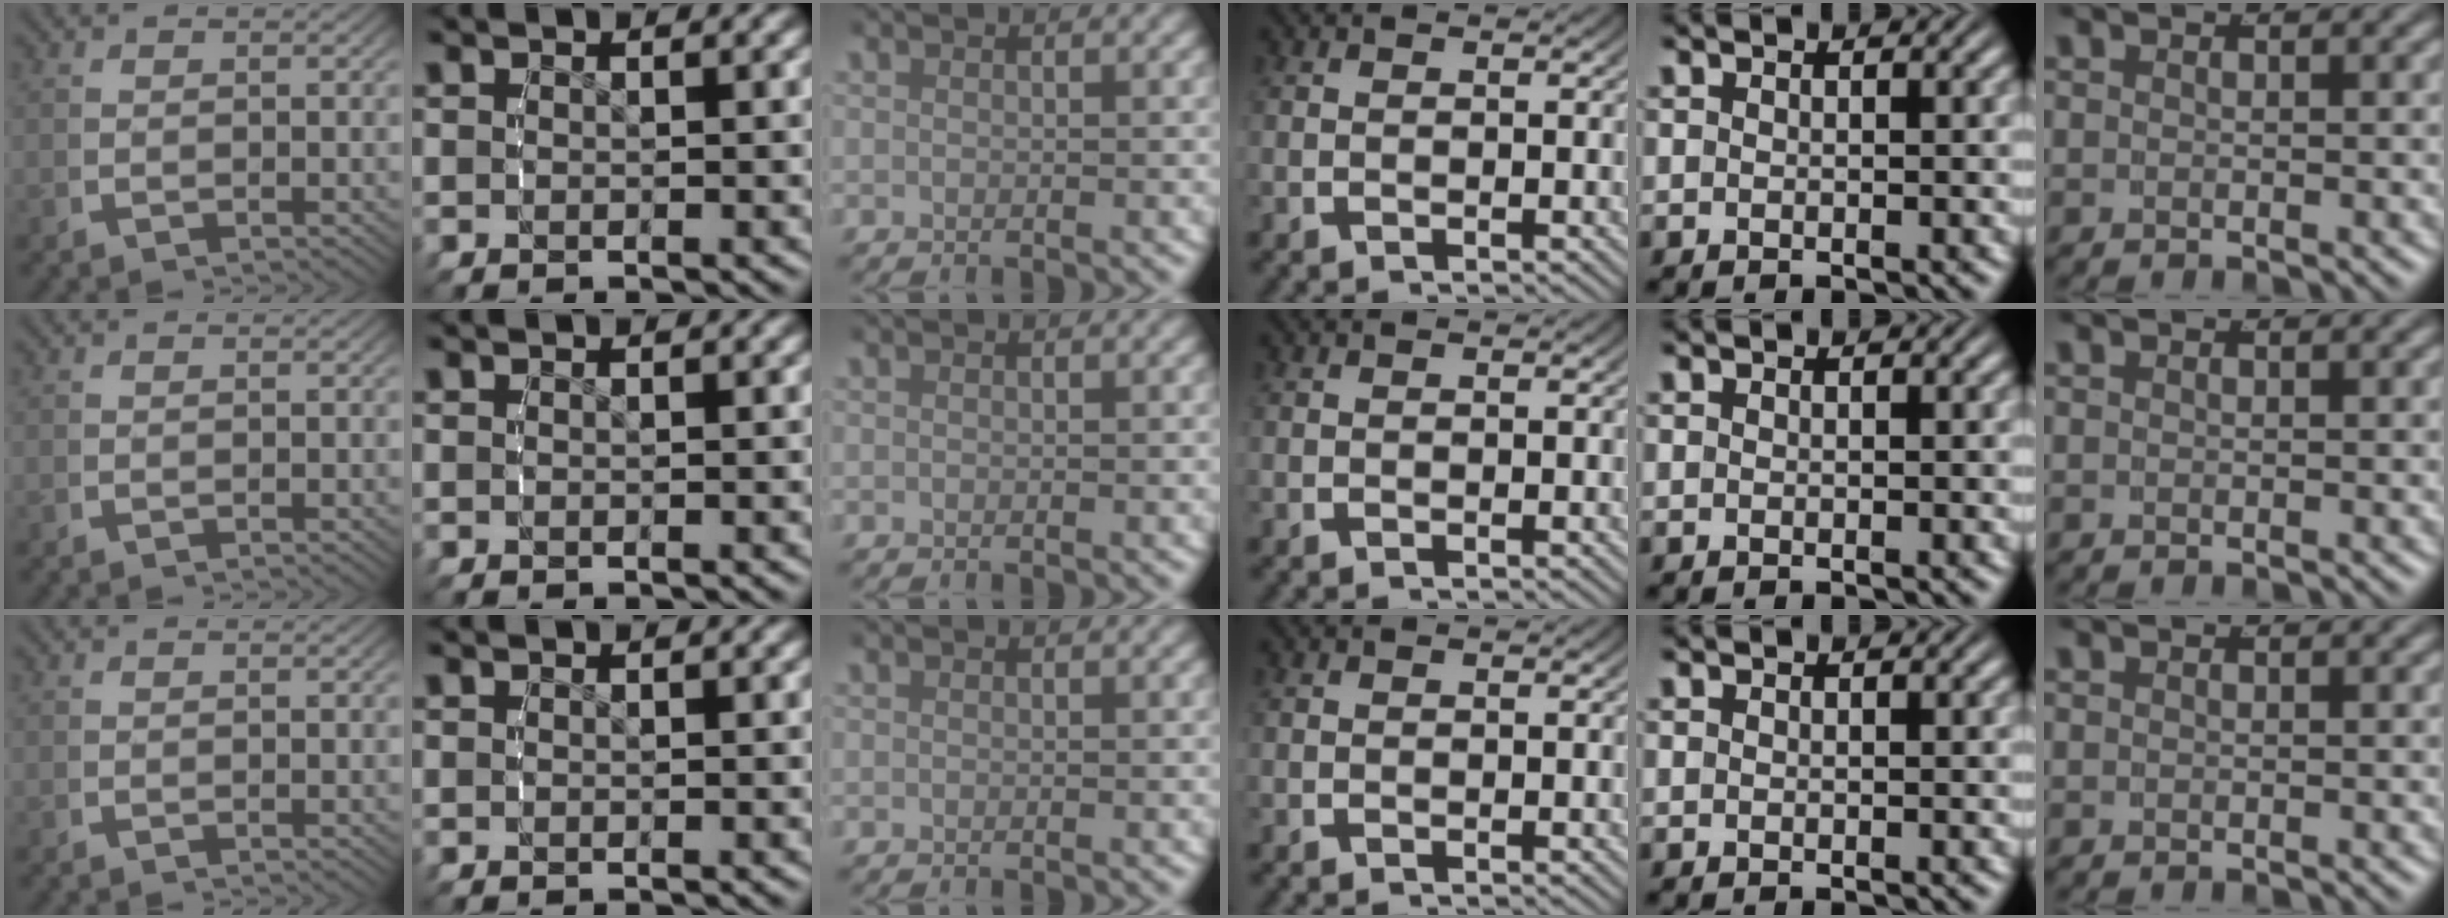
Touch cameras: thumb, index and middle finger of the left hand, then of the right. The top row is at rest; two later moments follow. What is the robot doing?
{"motion": "reach", "object": "jar lid"}